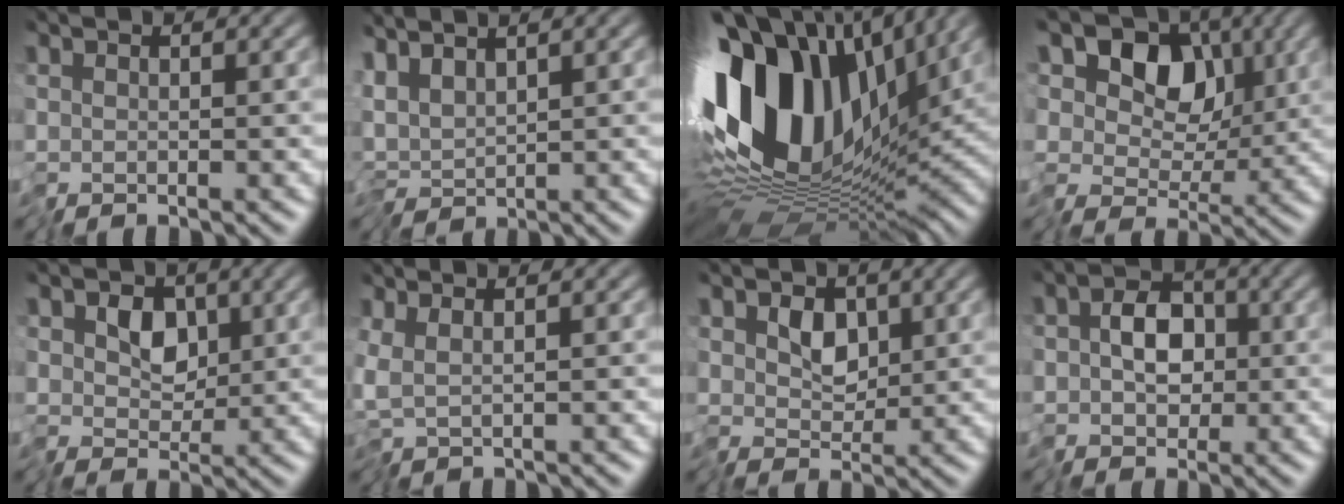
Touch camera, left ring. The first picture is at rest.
{"total": 2.2, "force": [0.0, 0.7, 2.0], "torque": [-0.040, -0.001, -0.010]}
{"total": 16.1, "force": [2.8, 9.9, 12.3], "torque": [-0.254, 0.010, 0.040]}
{"total": 7.9, "force": [1.9, 5.7, 5.2], "torque": [-0.077, 0.000, 0.008]}
{"total": 3.1, "force": [-0.1, 2.4, 1.9], "torque": [-0.029, -0.005, -0.010]}
{"total": 1.8, "force": [0.4, 0.4, 1.8], "torque": [-0.037, 0.003, 0.008]}
{"total": 2.4, "force": [0.0, 1.8, 1.6], "torque": [-0.029, -0.007, -0.005]}
{"total": 4.1, "force": [-0.7, 3.0, 2.7], "torque": [-0.041, 0.004, -0.020]}